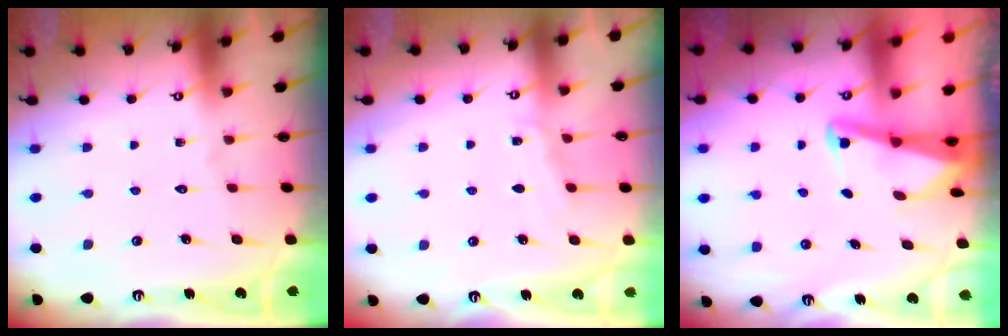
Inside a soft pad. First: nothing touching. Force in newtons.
{"total": 5.1, "press": 5.0, "slide": 0.6}
{"total": 2.7, "press": 2.6, "slide": 0.6}